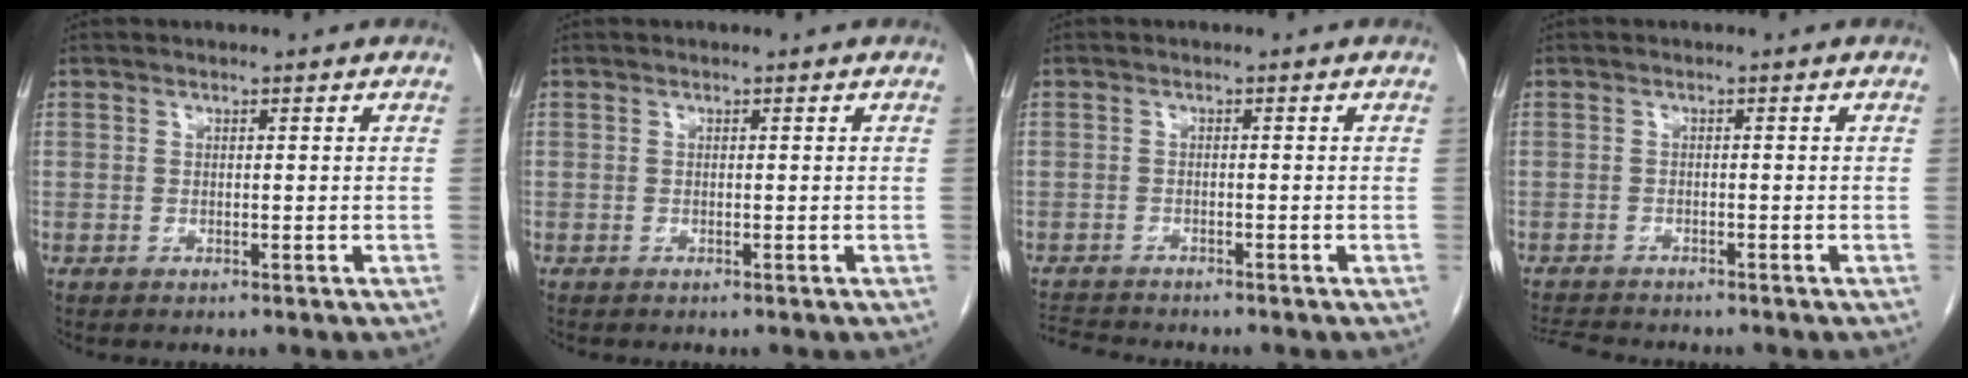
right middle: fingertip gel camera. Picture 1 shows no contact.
{"total": 0.0}
{"total": 4.5, "force": [-4.4, 0.1, 0.8], "torque": [-0.013, -0.015, -0.075]}
{"total": 4.9, "force": [-4.7, 0.6, 1.4], "torque": [-0.023, -0.013, -0.077]}